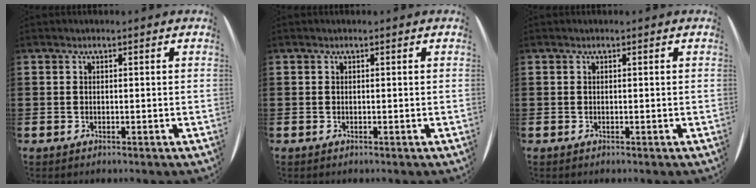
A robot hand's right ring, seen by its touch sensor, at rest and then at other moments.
{"total": 0.0}
{"total": 0.0}